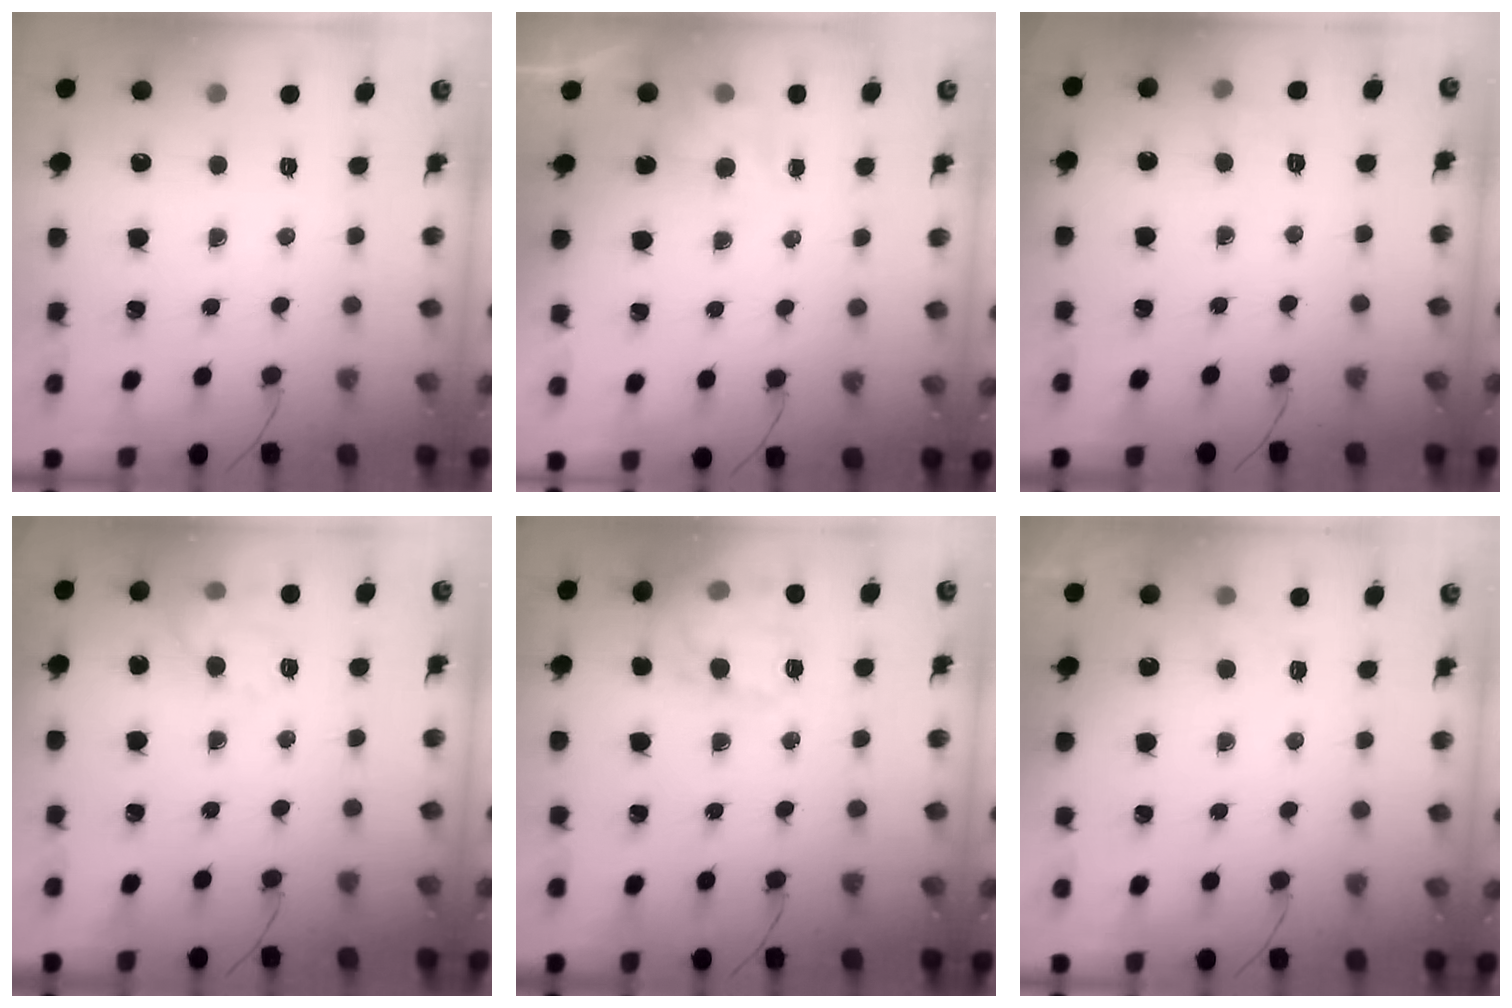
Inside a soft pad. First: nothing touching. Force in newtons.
{"total": 2.2, "press": 2.0, "slide": 0.9}
{"total": 5.8, "press": 5.6, "slide": 1.8}
{"total": 10.8, "press": 10.8, "slide": 0.4}
{"total": 16.7, "press": 16.6, "slide": 1.2}
{"total": 2.6, "press": 2.4, "slide": 1.2}